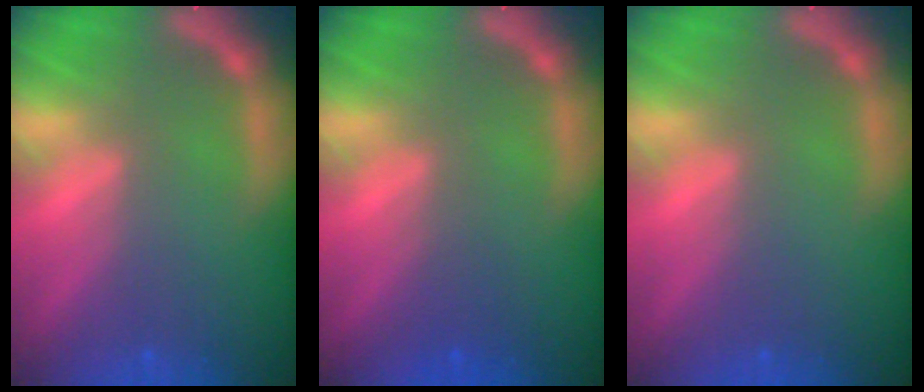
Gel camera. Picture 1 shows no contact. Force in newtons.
{"total": 1.5}
{"total": 0.0}